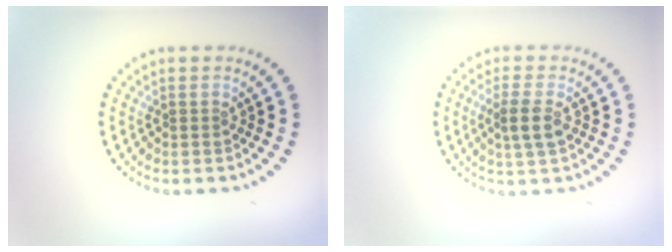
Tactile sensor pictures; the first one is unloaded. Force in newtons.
{"total": 2.7, "press": 2.6, "slide": 1.0}